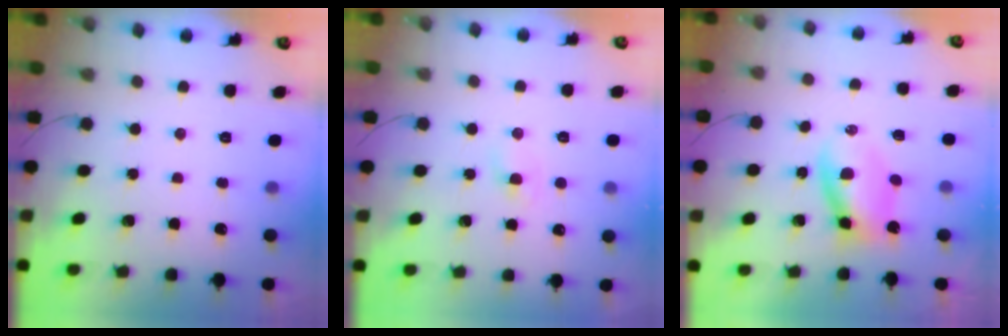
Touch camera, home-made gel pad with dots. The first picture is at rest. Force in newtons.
{"total": 1.0, "press": 0.8, "slide": 0.6}
{"total": 5.5, "press": 5.4, "slide": 0.6}